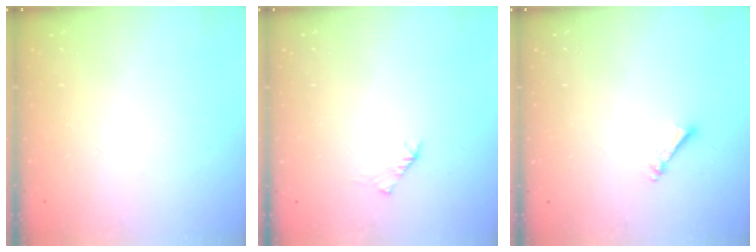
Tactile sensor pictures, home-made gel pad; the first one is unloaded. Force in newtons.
{"total": 2.0, "press": 1.9, "slide": 0.6}
{"total": 3.7, "press": 3.7, "slide": 0.3}